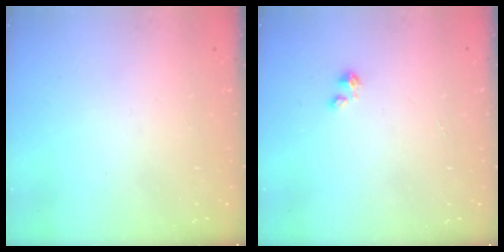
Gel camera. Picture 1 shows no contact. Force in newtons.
{"total": 0.5, "press": 0.5, "slide": 0.2}